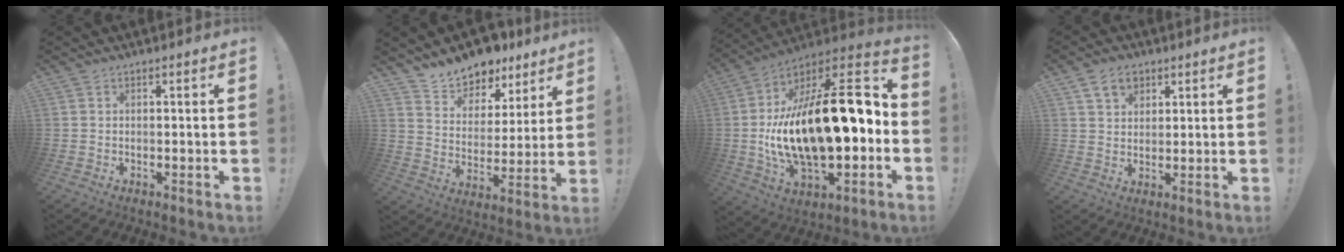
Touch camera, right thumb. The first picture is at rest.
{"total": 10.4, "force": [9.5, 4.1, 0.9], "torque": [-0.029, -0.089, 0.175]}
{"total": 26.7, "force": [0.2, 9.4, 25.0], "torque": [-0.448, -0.019, 0.000]}
{"total": 7.2, "force": [4.1, 5.2, 2.9], "torque": [-0.043, -0.009, 0.079]}